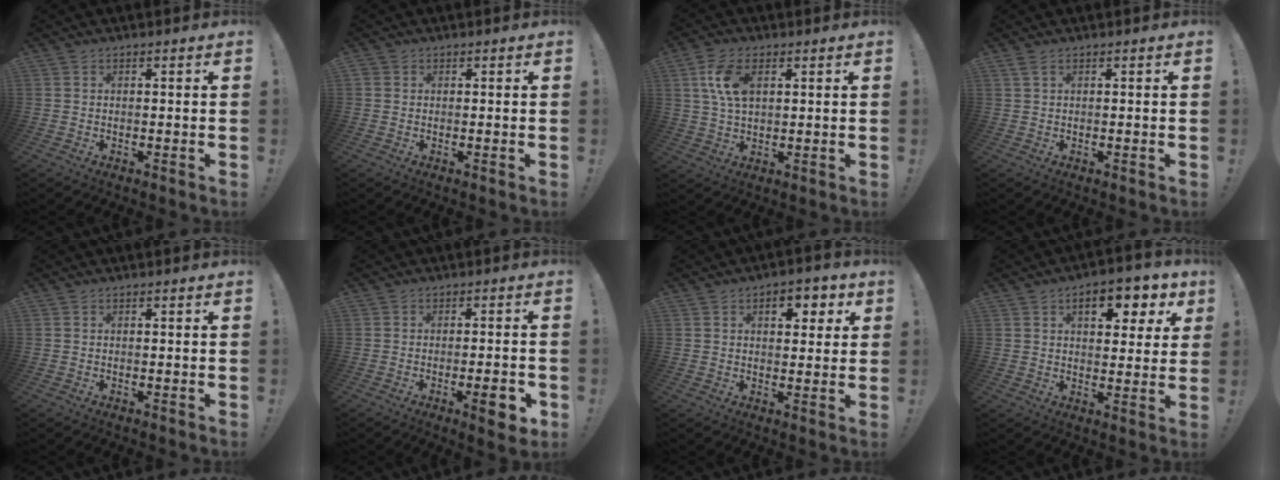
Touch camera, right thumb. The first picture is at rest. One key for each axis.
{"total": 0.8, "fx": 0.3, "fy": 0.7, "fz": 0.4, "tx": -0.004, "ty": 0.001, "tz": 0.005}
{"total": 9.3, "fx": 2.9, "fy": 5.2, "fz": 7.1, "tx": -0.135, "ty": 0.000, "tz": 0.053}
{"total": 1.5, "fx": 0.6, "fy": 0.2, "fz": 1.3, "tx": -0.025, "ty": 0.000, "tz": 0.010}
{"total": 0.0}
{"total": 7.0, "fx": -2.7, "fy": 1.2, "fz": 6.3, "tx": -0.082, "ty": 0.001, "tz": -0.041}
{"total": 6.8, "fx": 2.6, "fy": 4.2, "fz": 4.7, "tx": -0.045, "ty": -0.005, "tz": 0.036}
{"total": 9.8, "fx": 4.3, "fy": 4.9, "fz": 7.4, "tx": -0.089, "ty": -0.018, "tz": 0.069}